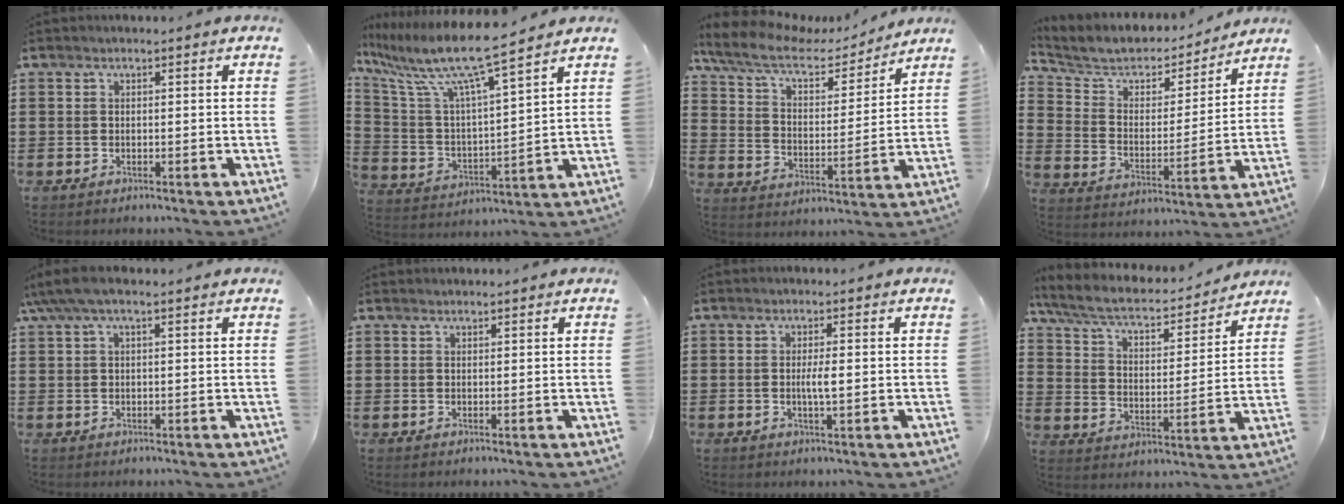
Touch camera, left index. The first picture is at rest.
{"total": 10.2, "force": [8.3, 0.1, 6.1], "torque": [-0.153, -0.054, 0.134]}
{"total": 9.3, "force": [7.4, 2.9, 4.9], "torque": [-0.123, -0.030, 0.127]}
{"total": 5.9, "force": [5.2, 2.3, 1.5], "torque": [-0.064, -0.037, 0.085]}
{"total": 3.2, "force": [1.6, 0.8, 2.7], "torque": [-0.063, 0.001, 0.026]}
{"total": 0.7, "force": [0.7, 0.2, 0.0], "torque": [-0.003, -0.001, 0.014]}
{"total": 2.6, "force": [0.0, 0.3, 2.5], "torque": [-0.048, -0.005, -0.002]}
{"total": 6.7, "force": [5.7, 1.5, 3.2], "torque": [-0.089, -0.036, 0.095]}